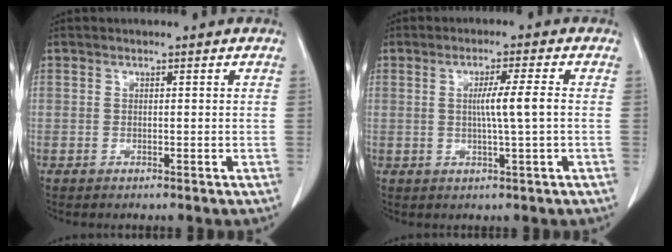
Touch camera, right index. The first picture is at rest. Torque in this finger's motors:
{"motor_torque": [0.82, -0.07, 0.44, 0.10]}